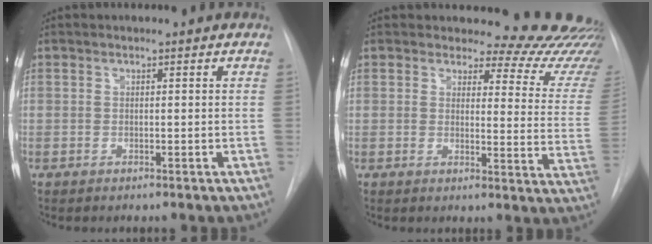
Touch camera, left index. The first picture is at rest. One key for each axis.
{"total": 16.2, "fx": 15.6, "fy": 3.2, "fz": 2.5, "tx": 0.003, "ty": -0.122, "tz": 0.144}